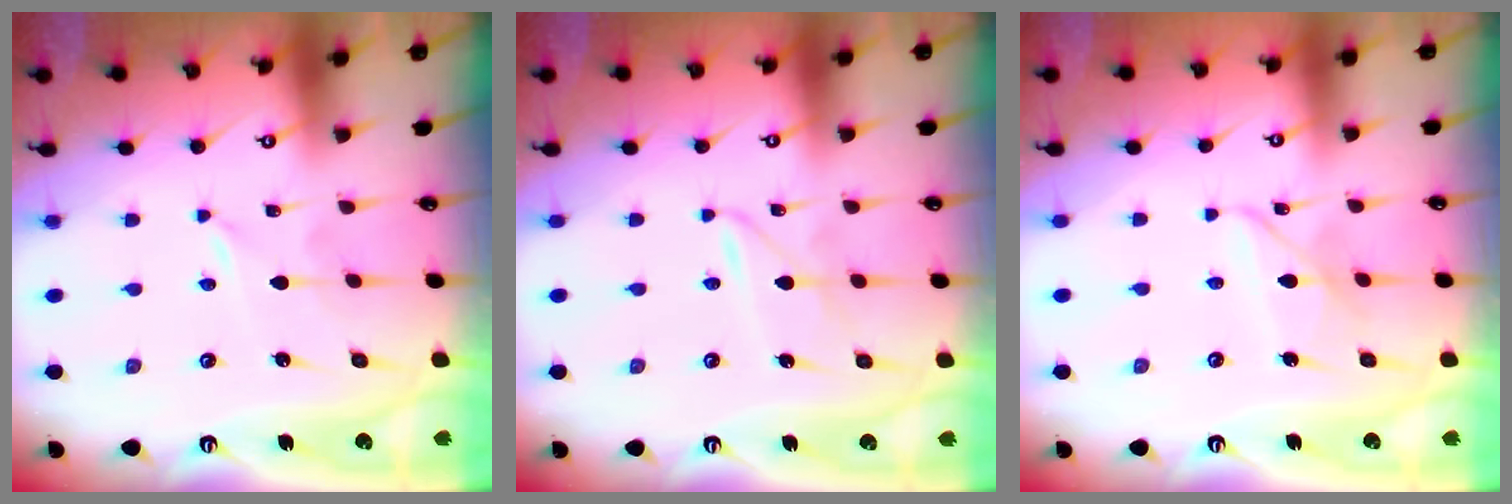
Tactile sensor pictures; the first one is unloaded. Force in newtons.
{"total": 2.5, "press": 2.5, "slide": 0.3}
{"total": 6.8, "press": 6.8, "slide": 0.5}